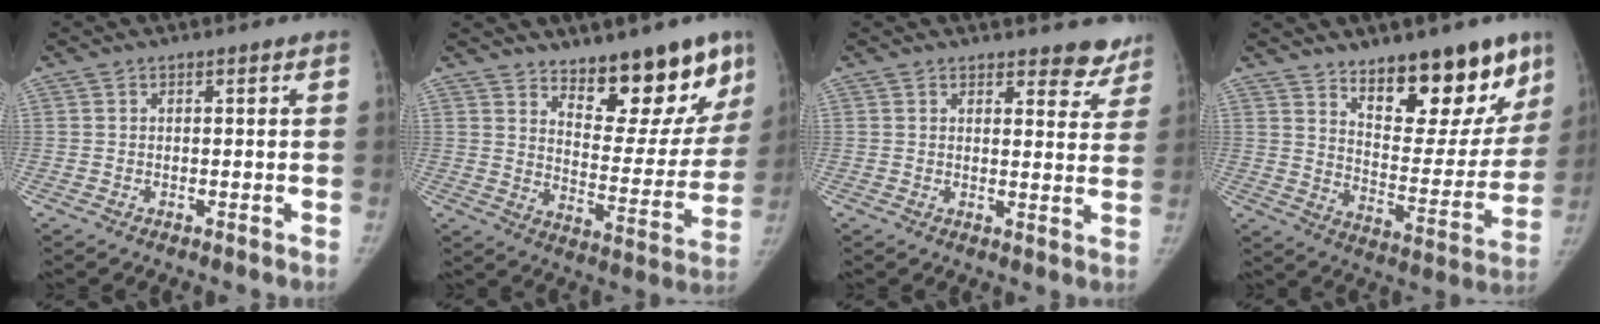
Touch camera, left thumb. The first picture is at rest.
{"total": 16.2, "force": [11.3, 6.3, 9.6], "torque": [-0.066, -0.090, 0.168]}
{"total": 6.1, "force": [5.4, 2.5, 1.4], "torque": [0.021, -0.036, 0.052]}
{"total": 19.1, "force": [12.6, 8.0, 11.9], "torque": [-0.100, -0.090, 0.191]}